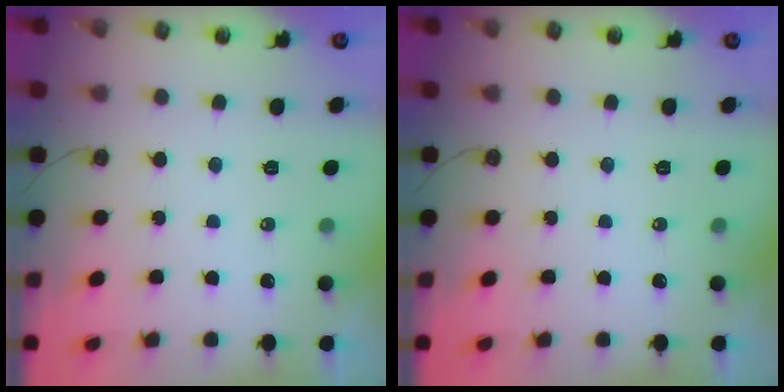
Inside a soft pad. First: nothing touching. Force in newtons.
{"total": 0.0}